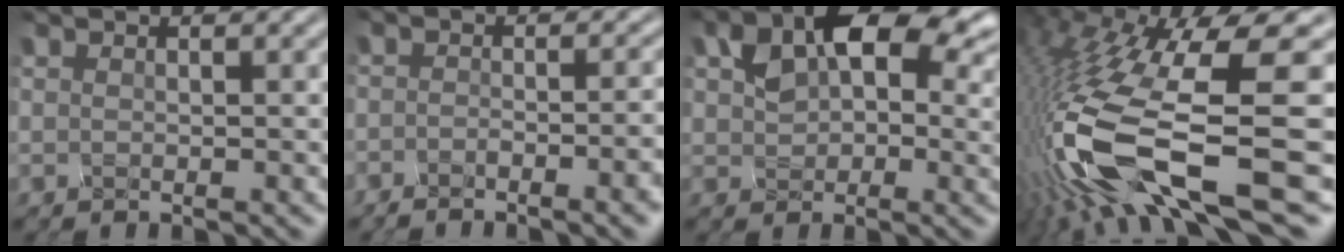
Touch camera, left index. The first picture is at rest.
{"total": 4.5, "force": [-3.7, 0.8, 2.3], "torque": [-0.019, 0.001, -0.031]}
{"total": 7.1, "force": [2.1, 4.5, 5.1], "torque": [-0.105, 0.012, 0.053]}
{"total": 15.4, "force": [-4.5, 3.6, 14.3], "torque": [-0.318, -0.013, -0.044]}